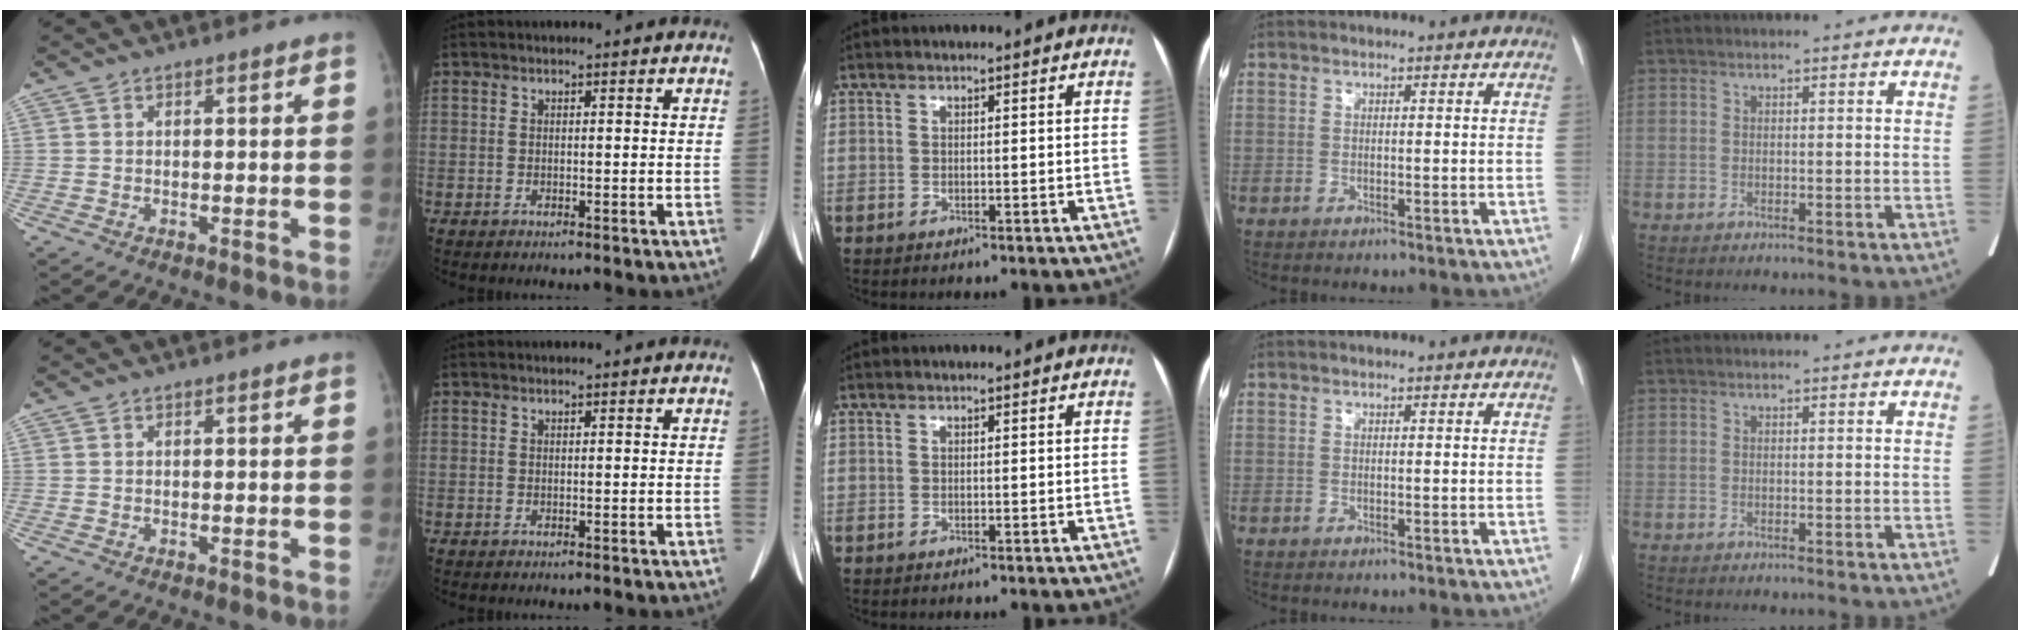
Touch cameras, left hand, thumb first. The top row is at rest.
{"index": {"total": 1.0, "force": [0.9, 0.0, 0.4], "torque": [-0.009, 0.005, 0.012]}}